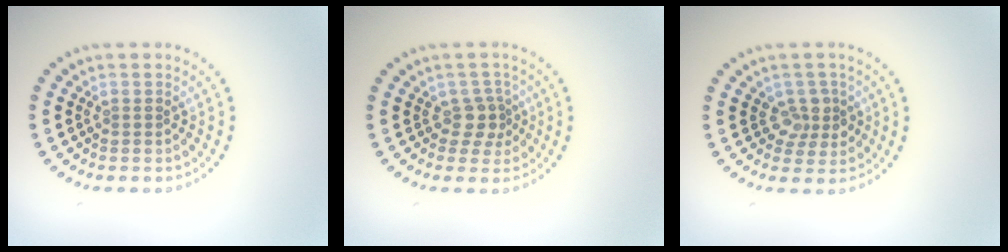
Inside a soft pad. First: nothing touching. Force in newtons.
{"total": 2.1, "press": 1.6, "slide": 1.3}
{"total": 2.3, "press": 2.0, "slide": 1.2}